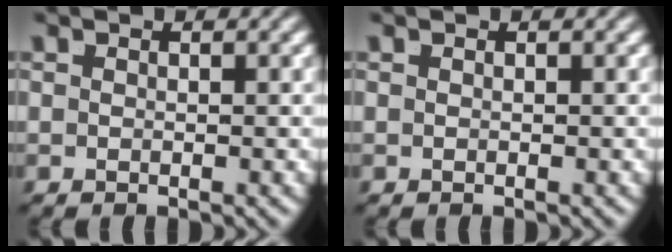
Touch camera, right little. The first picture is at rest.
{"total": 0.0}